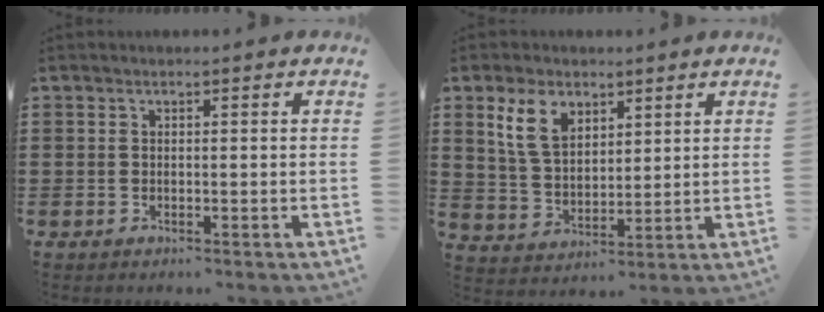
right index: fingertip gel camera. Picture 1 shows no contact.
{"total": 7.5, "force": [4.1, 4.6, 4.4], "torque": [-0.105, 0.015, 0.078]}